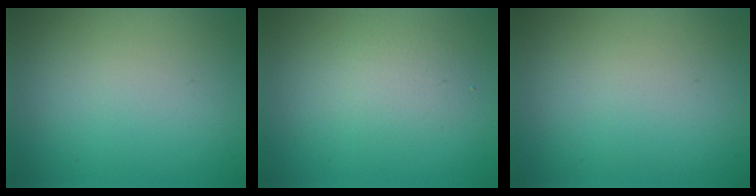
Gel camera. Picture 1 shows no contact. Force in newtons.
{"total": 1.8, "press": 1.8, "slide": 0.1}
{"total": 0.0}